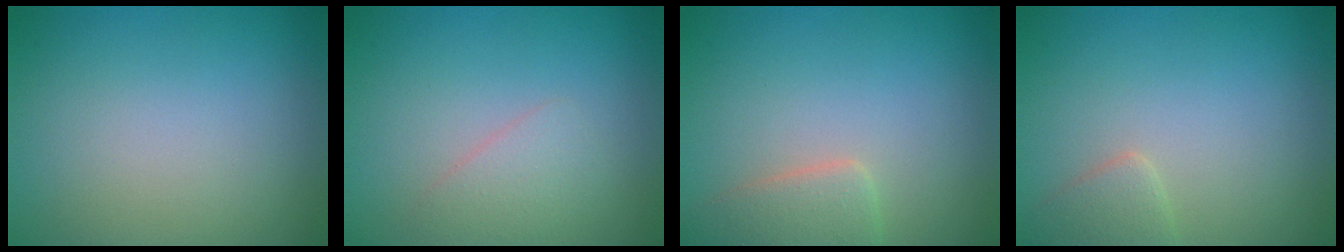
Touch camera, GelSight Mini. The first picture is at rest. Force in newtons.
{"total": 1.7, "press": 1.7, "slide": 0.1}
{"total": 2.9, "press": 2.9, "slide": 0.3}
{"total": 1.7, "press": 1.7, "slide": 0.1}